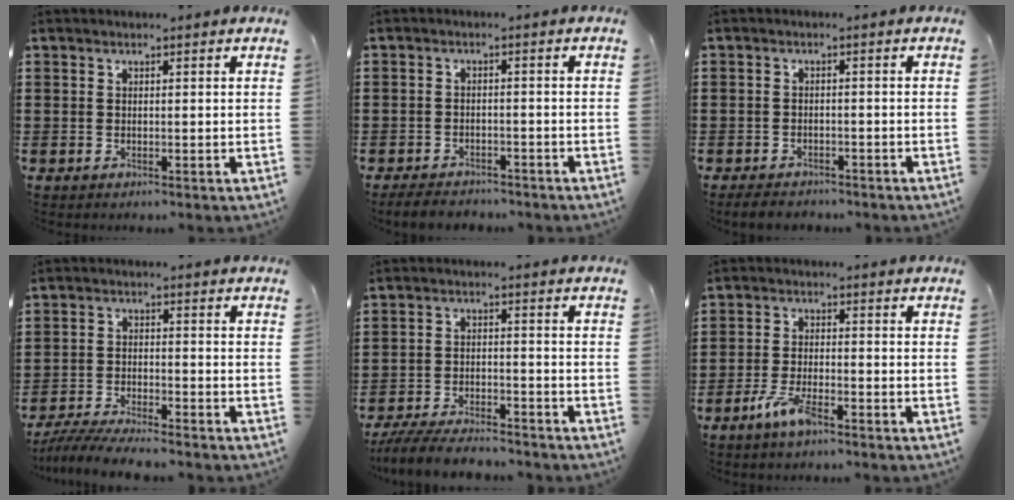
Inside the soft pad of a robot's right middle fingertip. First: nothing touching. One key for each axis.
{"total": 3.1, "fx": -3.0, "fy": 0.8, "fz": 0.2, "tx": -0.014, "ty": -0.001, "tz": -0.066}
{"total": 2.5, "fx": -2.3, "fy": 0.8, "fz": 0.2, "tx": -0.008, "ty": 0.001, "tz": -0.051}
{"total": 5.3, "fx": -5.1, "fy": 0.3, "fz": 1.4, "tx": -0.037, "ty": -0.008, "tz": -0.102}
{"total": 6.0, "fx": -5.6, "fy": 0.8, "fz": 1.7, "tx": -0.037, "ty": 0.000, "tz": -0.111}
{"total": 5.1, "fx": -3.2, "fy": 1.5, "fz": 3.7, "tx": -0.086, "ty": -0.003, "tz": -0.063}